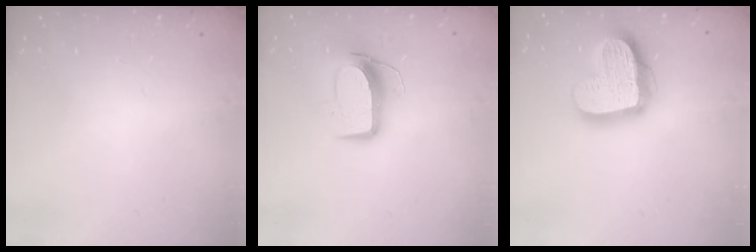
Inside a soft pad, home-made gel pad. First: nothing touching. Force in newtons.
{"total": 10.3, "press": 10.3, "slide": 0.7}
{"total": 20.5, "press": 20.4, "slide": 1.8}